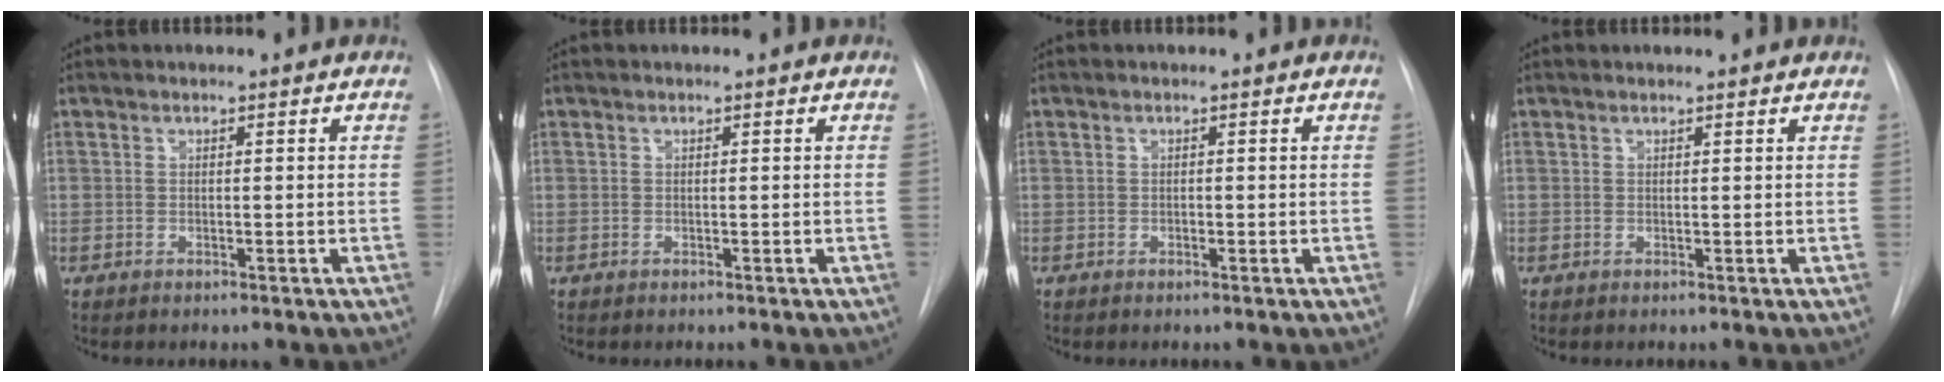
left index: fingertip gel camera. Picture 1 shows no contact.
{"total": 0.0}
{"total": 0.0}
{"total": 1.5, "force": [1.5, 0.2, 0.3], "torque": [-0.012, 0.010, 0.017]}